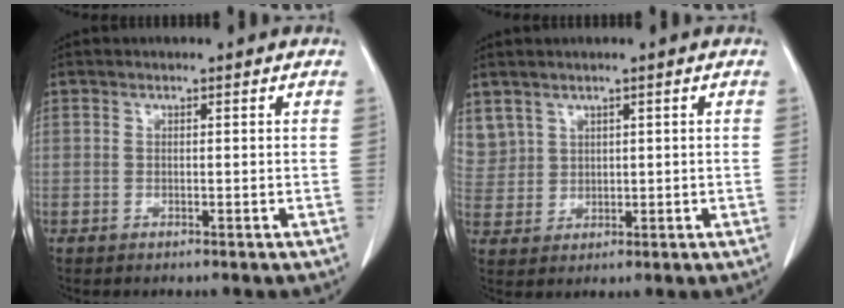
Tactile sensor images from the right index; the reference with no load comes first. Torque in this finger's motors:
{"motor_torque": [-0.30, 0.27, -0.11, -0.02]}